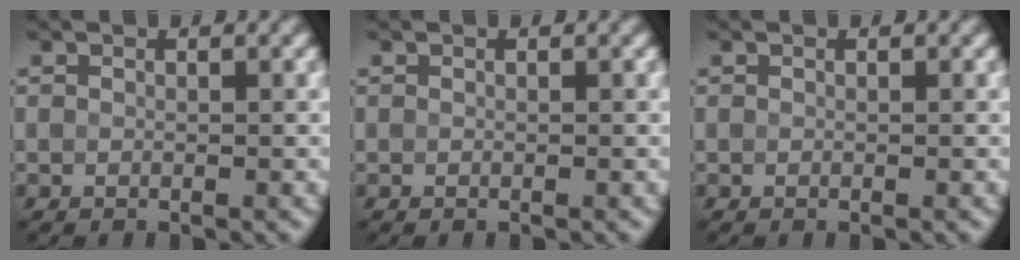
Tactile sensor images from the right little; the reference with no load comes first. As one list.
[{"total": 0.0}, {"total": 0.0}]